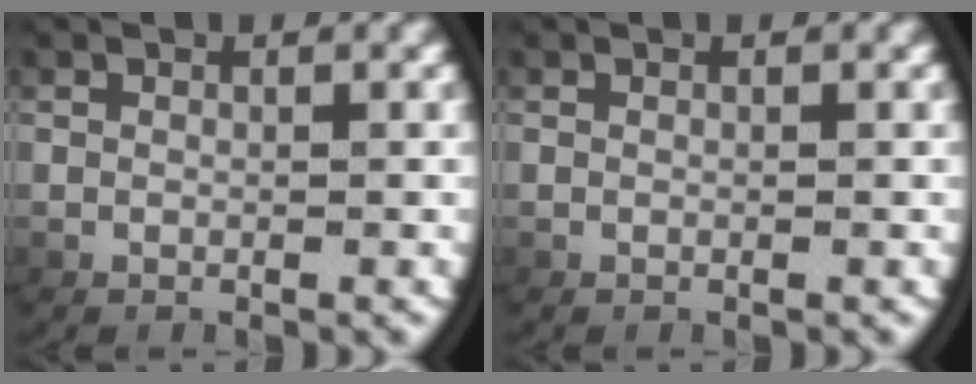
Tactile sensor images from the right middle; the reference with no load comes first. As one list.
[{"total": 0.0}]